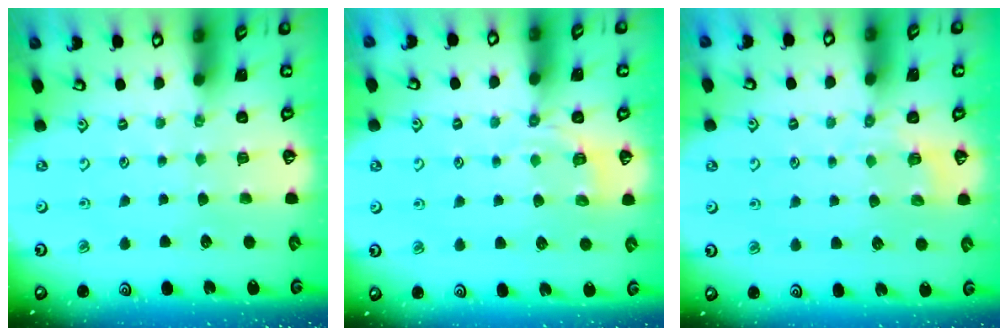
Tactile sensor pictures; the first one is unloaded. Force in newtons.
{"total": 4.2, "press": 3.5, "slide": 2.3}
{"total": 2.3, "press": 1.7, "slide": 1.6}